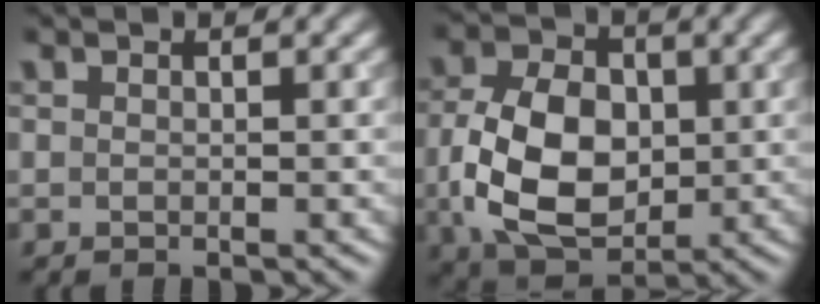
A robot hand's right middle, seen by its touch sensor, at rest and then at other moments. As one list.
[{"total": 9.2, "force": [-0.7, 6.2, 6.7], "torque": [-0.141, -0.004, -0.020]}]